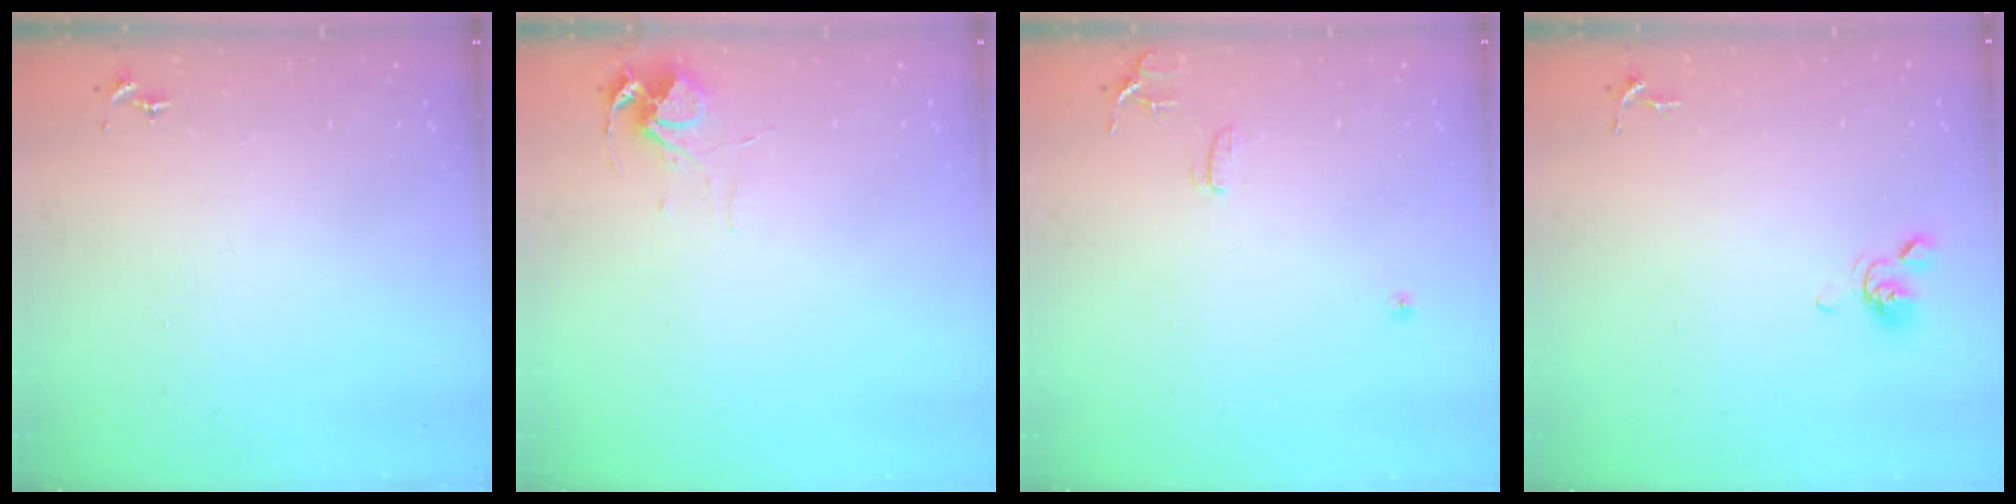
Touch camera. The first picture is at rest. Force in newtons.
{"total": 7.1, "press": 7.1, "slide": 0.5}
{"total": 8.5, "press": 8.5, "slide": 0.8}
{"total": 6.2, "press": 6.0, "slide": 1.5}